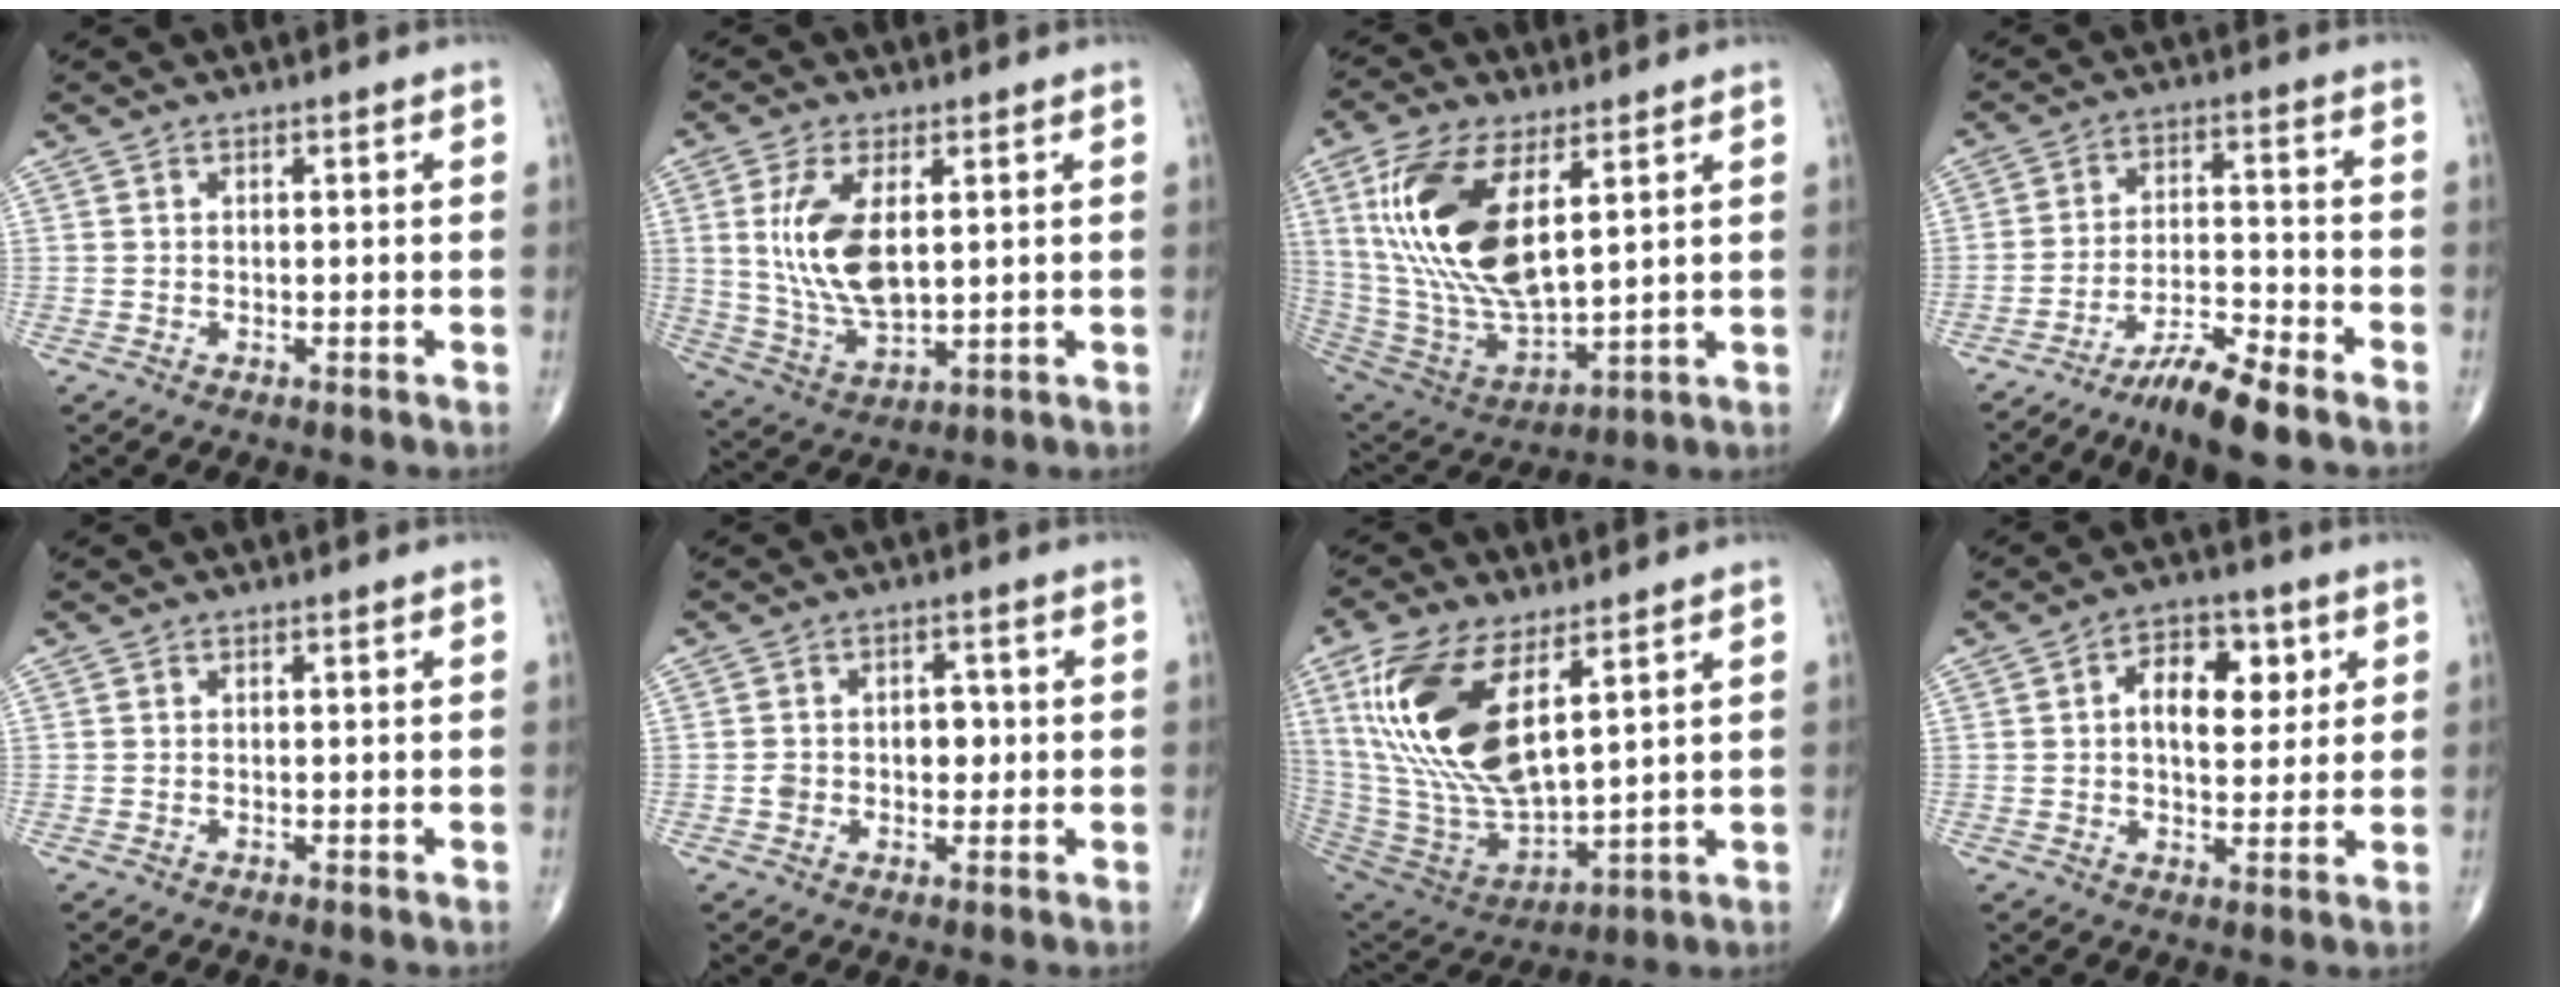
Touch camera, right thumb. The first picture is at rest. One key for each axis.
{"total": 12.3, "fx": 2.4, "fy": 5.8, "fz": 10.5, "tx": -0.213, "ty": -0.017, "tz": 0.058}
{"total": 21.2, "fx": 6.5, "fy": 9.5, "fz": 17.8, "tx": -0.362, "ty": -0.030, "tz": 0.131}
{"total": 9.2, "fx": -6.9, "fy": 1.2, "fz": 5.9, "tx": -0.112, "ty": 0.046, "tz": -0.123}
{"total": 0.0}
{"total": 4.7, "fx": -0.3, "fy": 3.4, "fz": 3.1, "tx": -0.029, "ty": 0.014, "tz": -0.003}
{"total": 21.6, "fx": 7.8, "fy": 9.5, "fz": 17.8, "tx": -0.366, "ty": -0.036, "tz": 0.160}
{"total": 9.7, "fx": 2.3, "fy": 5.8, "fz": 7.4, "tx": -0.078, "ty": 0.001, "tz": 0.033}